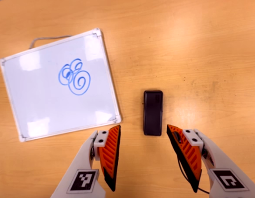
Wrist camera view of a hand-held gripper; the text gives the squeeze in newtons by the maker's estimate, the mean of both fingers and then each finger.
{"total": 0.0}